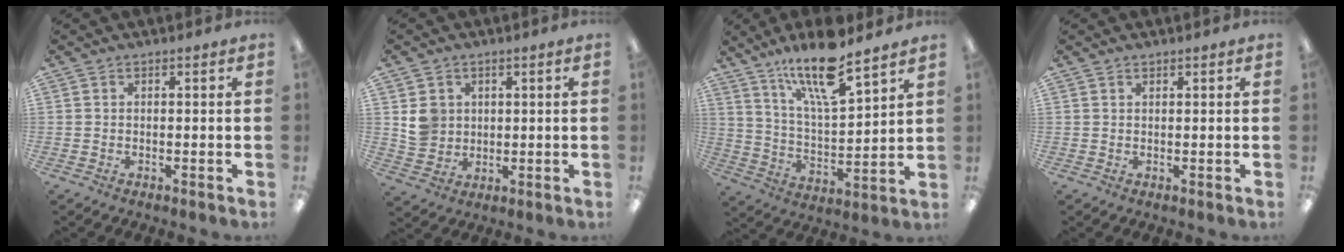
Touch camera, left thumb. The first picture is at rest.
{"total": 5.8, "force": [1.8, 5.4, 1.2], "torque": [-0.016, 0.001, 0.034]}
{"total": 15.8, "force": [12.1, 3.6, 9.5], "torque": [-0.174, -0.061, 0.200]}
{"total": 0.6, "force": [0.6, 0.2, 0.1], "torque": [-0.002, 0.001, 0.010]}